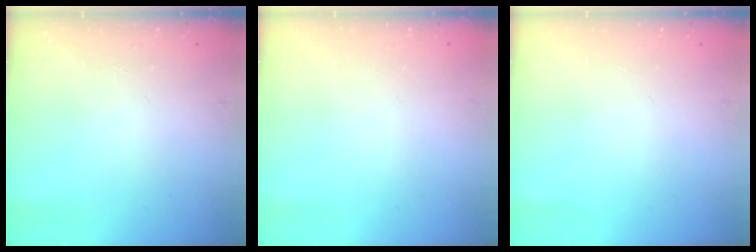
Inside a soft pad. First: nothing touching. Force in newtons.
{"total": 0.0}
{"total": 0.0}